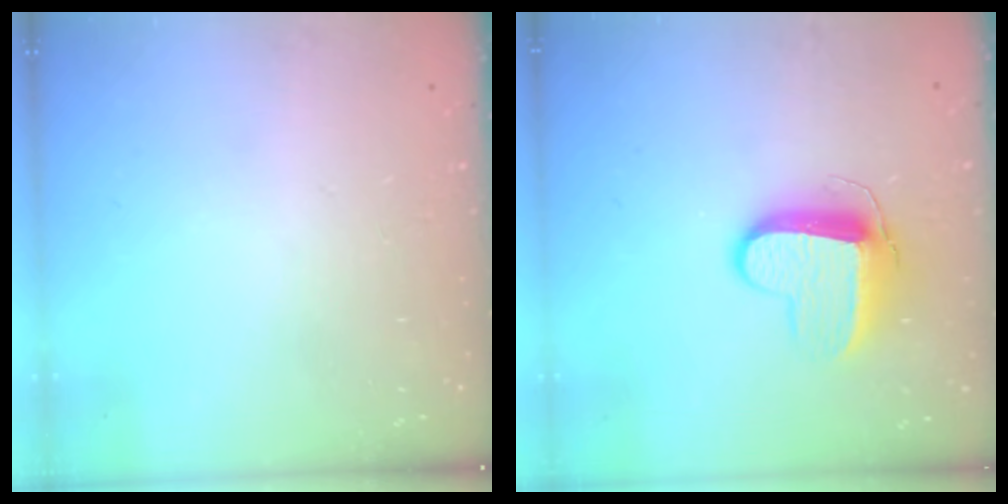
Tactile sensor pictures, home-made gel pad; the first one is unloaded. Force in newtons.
{"total": 10.5, "press": 10.5, "slide": 0.8}